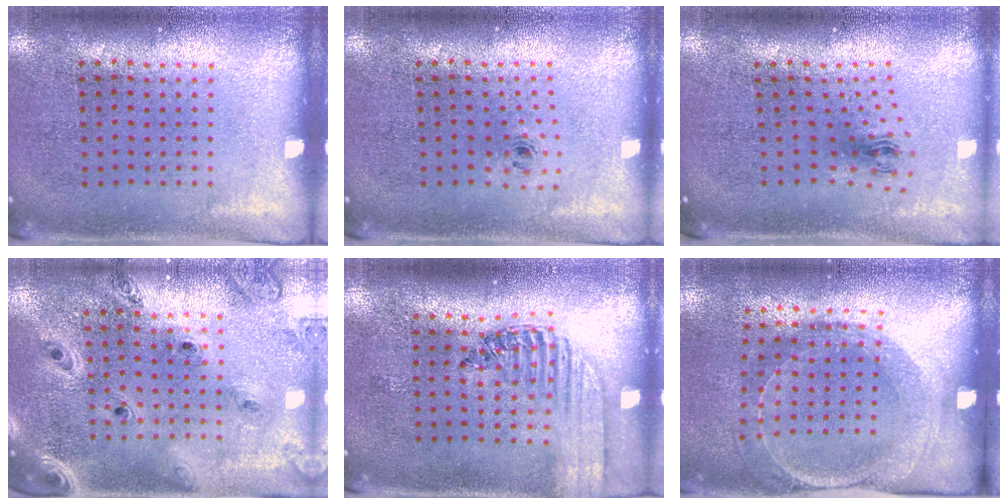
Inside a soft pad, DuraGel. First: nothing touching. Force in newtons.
{"total": 0.6, "press": 0.3, "slide": 0.5}
{"total": 1.0, "press": 0.5, "slide": 0.9}
{"total": 1.5, "press": 1.5, "slide": 0.3}
{"total": 1.5, "press": 1.3, "slide": 0.7}
{"total": 1.5, "press": 1.4, "slide": 0.4}